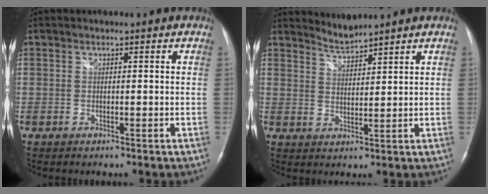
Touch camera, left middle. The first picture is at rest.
{"total": 3.1, "force": [3.0, -0.7, -0.3], "torque": [0.003, -0.007, 0.061]}